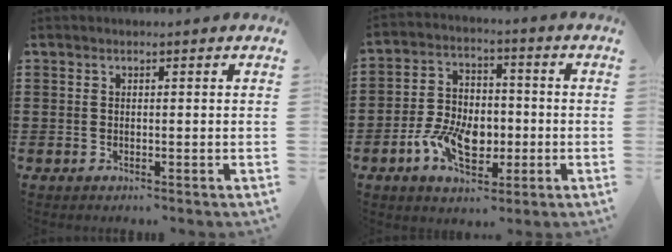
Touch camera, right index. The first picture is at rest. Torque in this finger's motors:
{"motor_torque": [1.86, 0.28, 0.50, 0.15]}